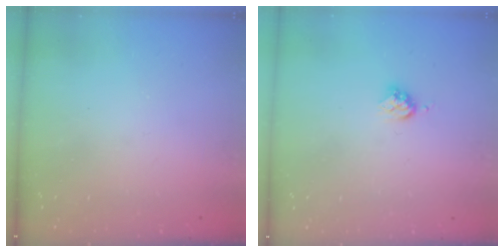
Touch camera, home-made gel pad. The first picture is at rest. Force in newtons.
{"total": 3.4, "press": 3.3, "slide": 0.5}